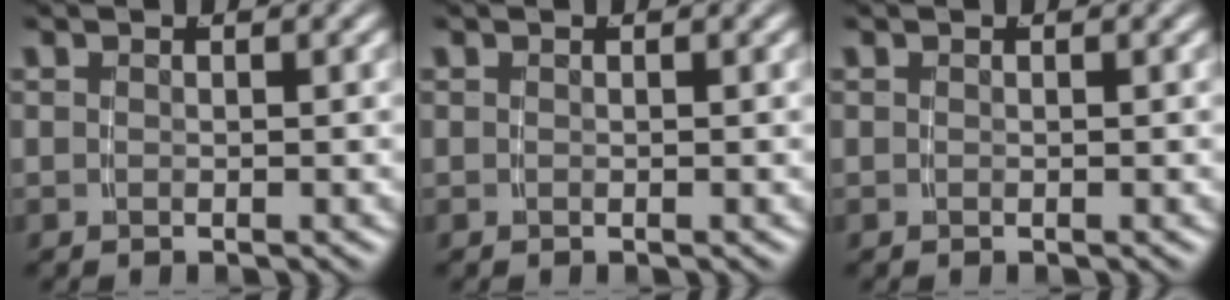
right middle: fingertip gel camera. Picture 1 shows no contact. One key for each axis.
{"total": 0.0}
{"total": 0.0}